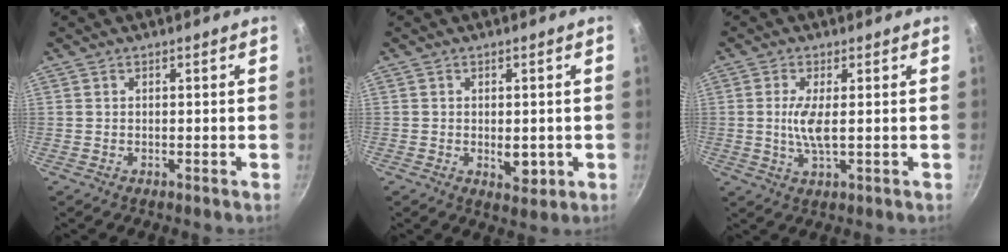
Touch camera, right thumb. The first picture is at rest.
{"total": 3.9, "force": [-0.5, 2.4, 3.0], "torque": [-0.033, -0.008, -0.003]}
{"total": 4.9, "force": [0.3, 1.2, 4.8], "torque": [-0.108, -0.003, 0.005]}